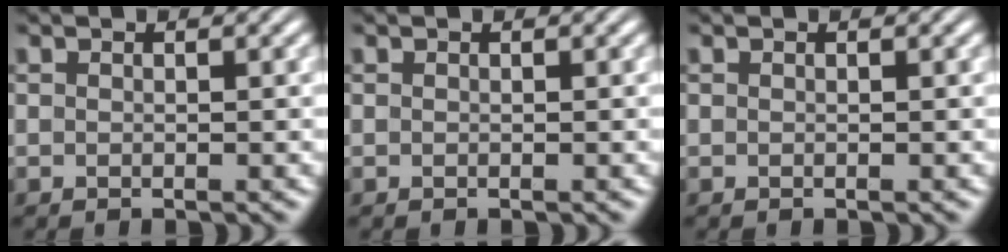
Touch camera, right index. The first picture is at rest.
{"total": 0.0}
{"total": 0.0}